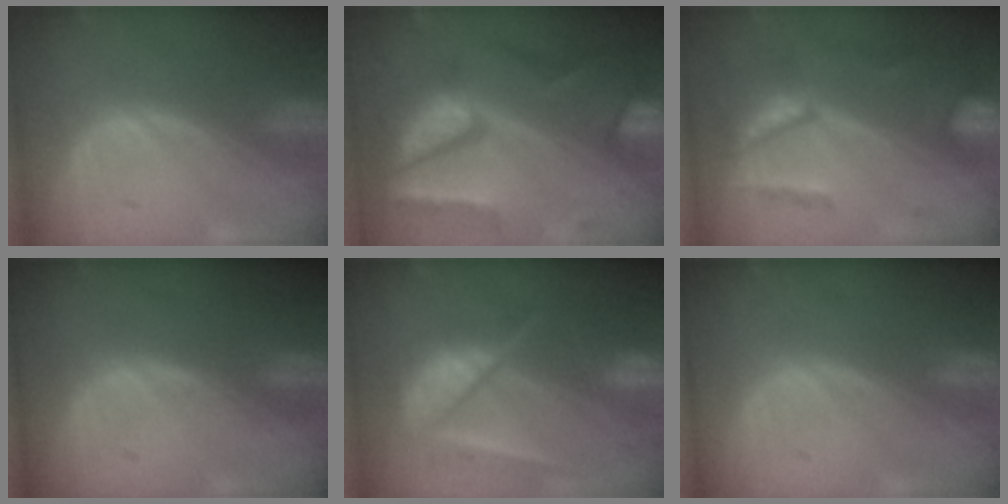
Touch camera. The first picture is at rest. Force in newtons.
{"total": 10.3, "press": 8.8, "slide": 5.5}
{"total": 7.3, "press": 6.5, "slide": 3.4}
{"total": 0.5, "press": 0.5, "slide": 0.0}
{"total": 9.8, "press": 8.2, "slide": 5.3}
{"total": 0.0}